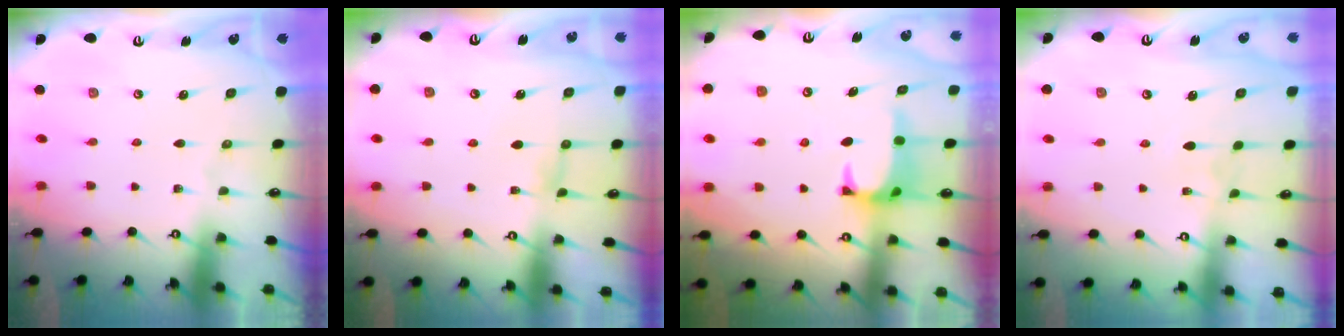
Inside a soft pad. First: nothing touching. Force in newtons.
{"total": 1.0, "press": 0.8, "slide": 0.7}
{"total": 0.9, "press": 0.3, "slide": 0.8}
{"total": 3.0, "press": 3.0, "slide": 0.4}